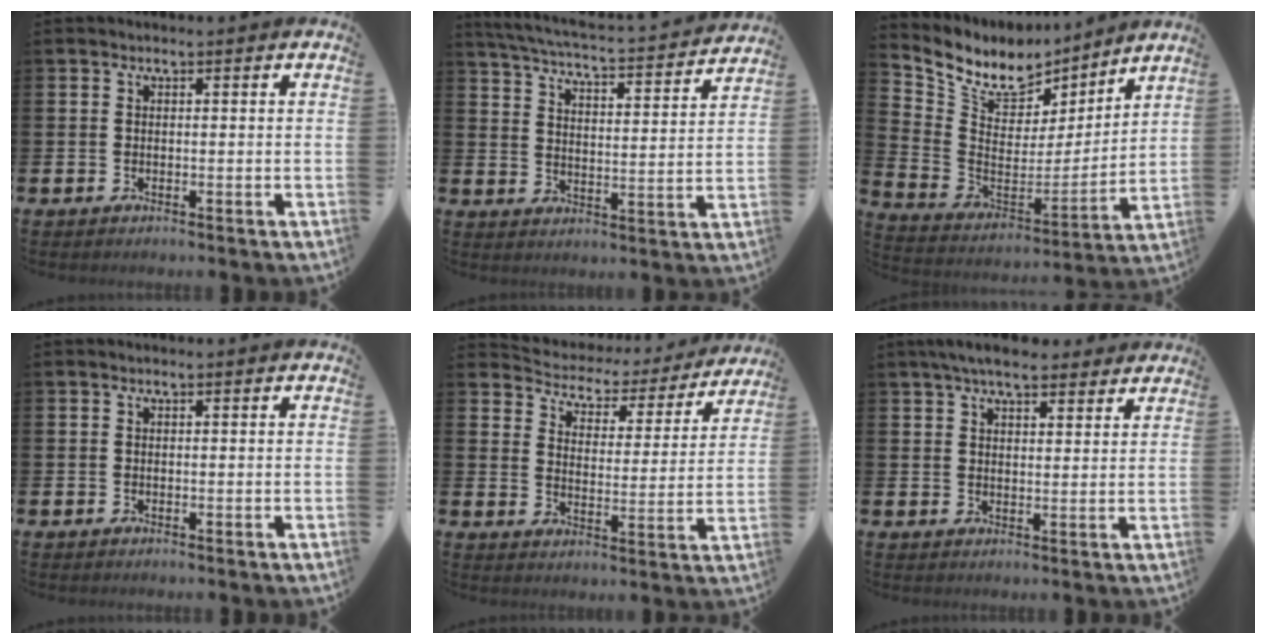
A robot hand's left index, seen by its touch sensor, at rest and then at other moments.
{"total": 4.8, "force": [4.6, 0.4, 1.3], "torque": [-0.047, -0.044, 0.070]}
{"total": 8.9, "force": [7.6, 4.2, 1.7], "torque": [-0.085, -0.051, 0.137]}
{"total": 0.0}
{"total": 3.7, "force": [3.3, 1.7, 0.2], "torque": [-0.027, -0.031, 0.046]}
{"total": 5.7, "force": [5.1, 1.3, 2.0], "torque": [-0.036, -0.017, 0.092]}